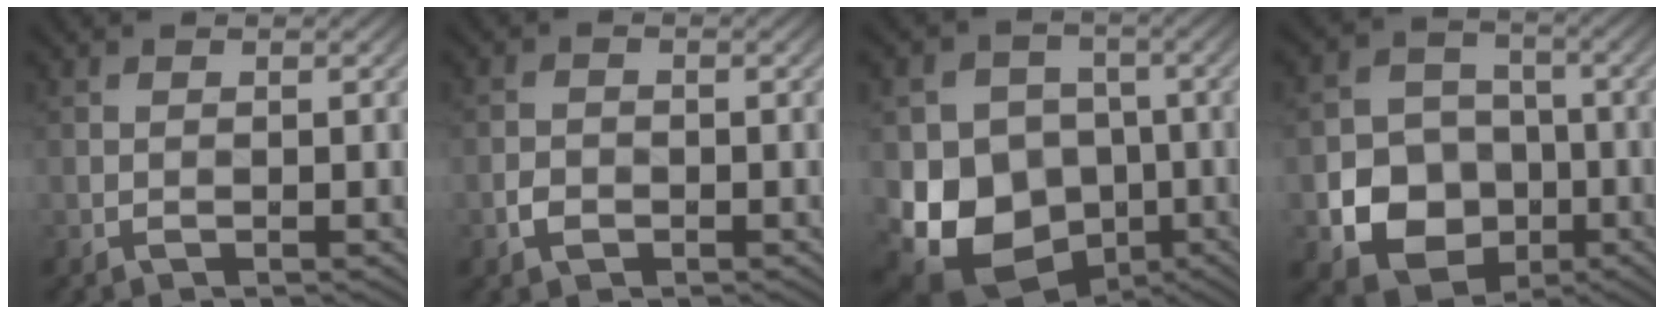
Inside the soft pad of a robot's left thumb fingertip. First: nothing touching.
{"total": 1.6, "force": [-0.8, 1.2, 0.7], "torque": [-0.022, -0.005, -0.017]}
{"total": 16.1, "force": [-4.2, 14.0, 6.6], "torque": [-0.157, -0.041, -0.072]}
{"total": 10.2, "force": [-2.4, 9.1, 4.0], "torque": [-0.098, -0.042, -0.061]}